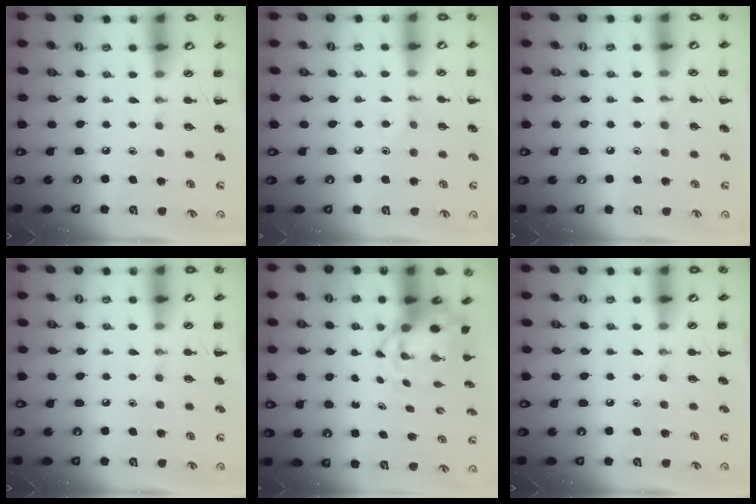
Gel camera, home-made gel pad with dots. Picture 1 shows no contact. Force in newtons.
{"total": 3.9, "press": 3.8, "slide": 1.1}
{"total": 6.5, "press": 6.3, "slide": 1.6}
{"total": 0.0}
{"total": 4.5, "press": 4.4, "slide": 0.9}
{"total": 0.0}